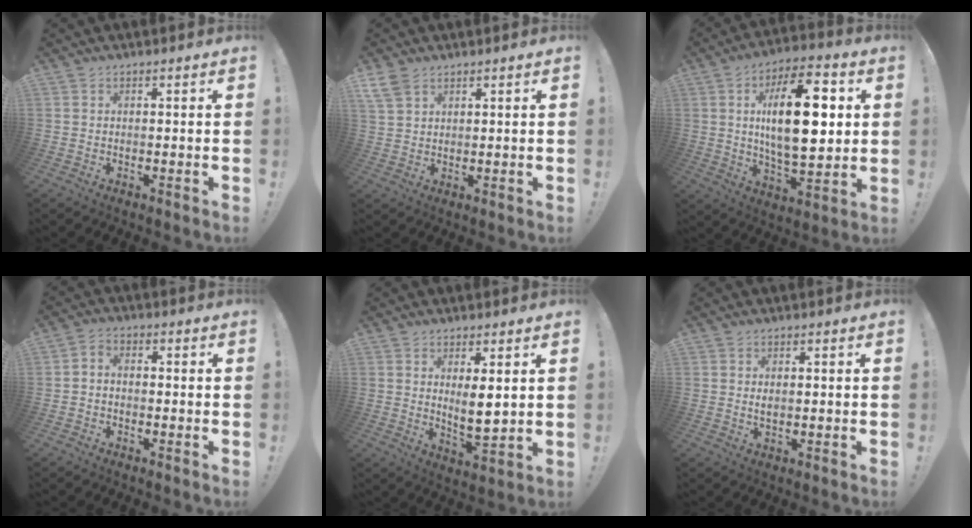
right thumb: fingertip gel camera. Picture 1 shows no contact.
{"total": 5.3, "force": [3.7, 2.8, 2.4], "torque": [-0.047, -0.013, 0.074]}
{"total": 22.3, "force": [3.9, 10.2, 19.4], "torque": [-0.318, 0.002, 0.053]}
{"total": 2.7, "force": [-1.7, 1.6, 1.3], "torque": [-0.025, 0.007, -0.034]}
{"total": 7.0, "force": [2.2, 2.1, 6.3], "torque": [-0.087, -0.026, 0.035]}
{"total": 1.4, "force": [0.4, 0.7, 1.2], "torque": [-0.017, 0.000, 0.005]}